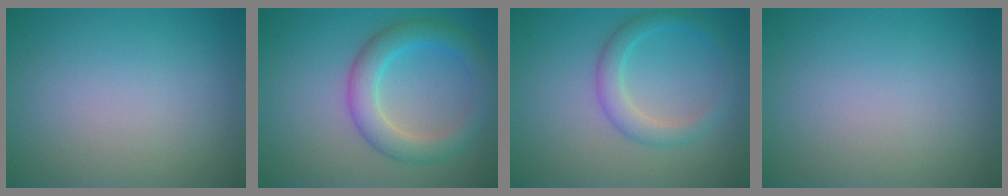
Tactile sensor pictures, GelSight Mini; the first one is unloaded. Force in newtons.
{"total": 4.5, "press": 4.5, "slide": 0.1}
{"total": 2.8, "press": 2.8, "slide": 0.2}
{"total": 0.0}